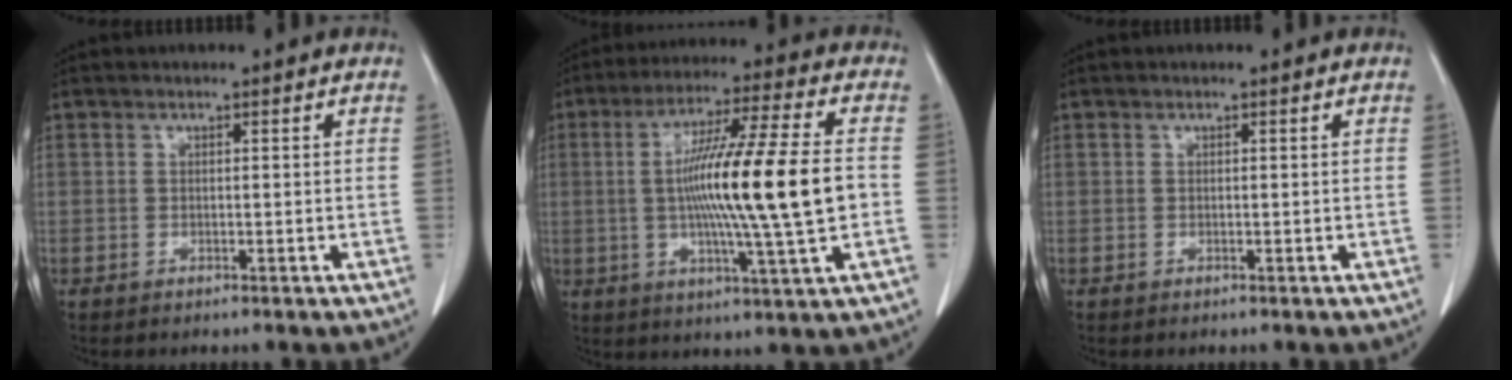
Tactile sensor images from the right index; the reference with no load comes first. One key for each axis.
{"total": 17.4, "fx": -0.6, "fy": -0.2, "fz": 17.3, "tx": -0.301, "ty": -0.003, "tz": -0.018}
{"total": 0.0}